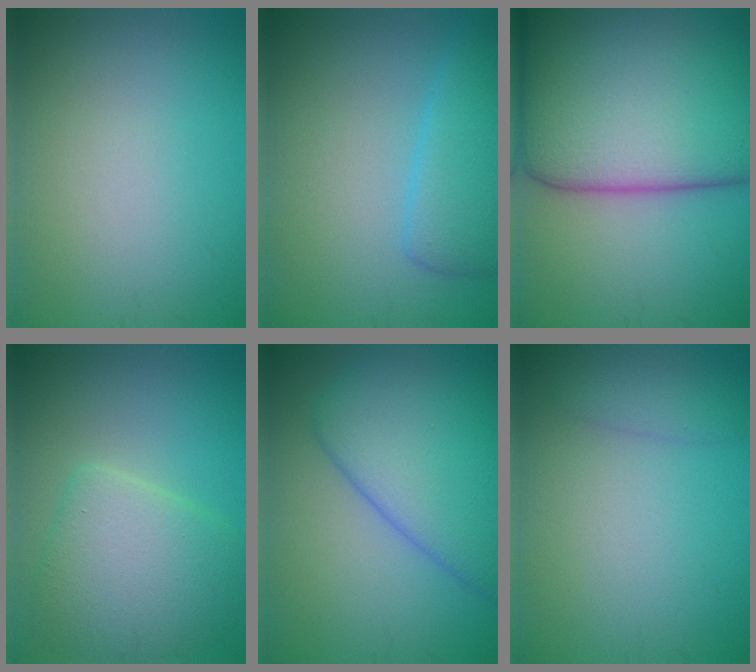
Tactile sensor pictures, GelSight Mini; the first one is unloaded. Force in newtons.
{"total": 4.0, "press": 4.0, "slide": 0.3}
{"total": 20.4, "press": 20.4, "slide": 0.6}
{"total": 5.6, "press": 5.6, "slide": 0.2}
{"total": 8.9, "press": 8.9, "slide": 0.5}
{"total": 1.5, "press": 1.5, "slide": 0.0}